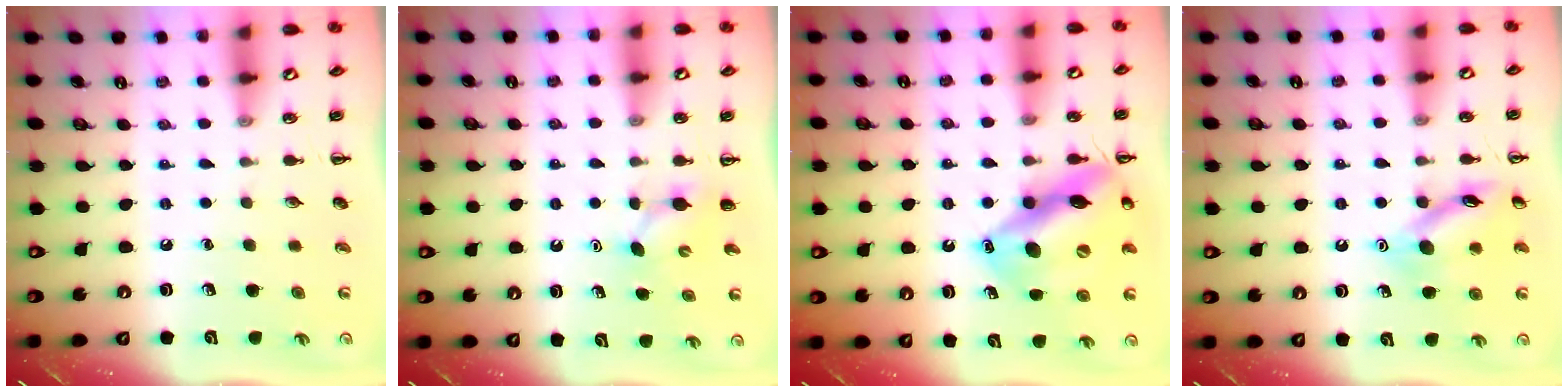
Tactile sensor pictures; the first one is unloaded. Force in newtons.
{"total": 3.6, "press": 3.4, "slide": 1.1}
{"total": 16.6, "press": 16.4, "slide": 2.4}
{"total": 12.9, "press": 12.9, "slide": 1.0}